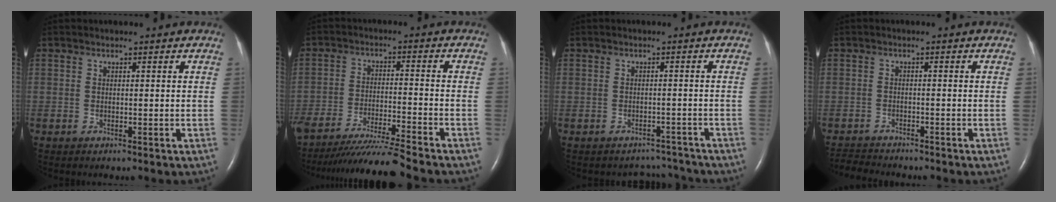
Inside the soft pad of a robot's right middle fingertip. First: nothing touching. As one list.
[{"total": 11.4, "force": [-10.2, -1.7, 4.7], "torque": [-0.072, -0.027, -0.176]}, {"total": 3.8, "force": [-3.5, 1.2, -1.1], "torque": [0.016, 0.016, -0.042]}, {"total": 4.6, "force": [-4.5, 0.4, 0.8], "torque": [-0.010, -0.015, -0.074]}]